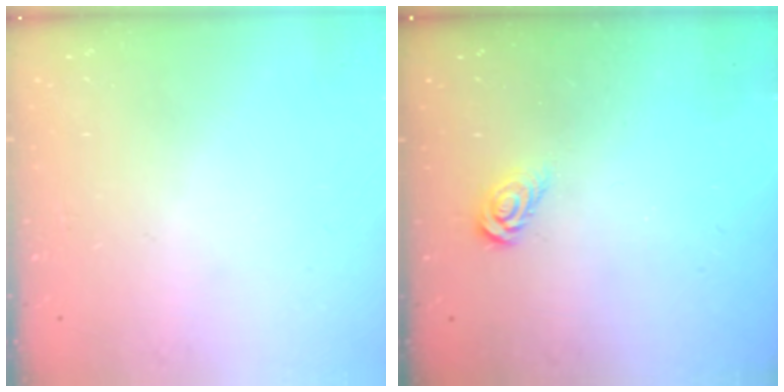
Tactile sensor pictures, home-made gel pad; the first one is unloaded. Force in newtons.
{"total": 3.4, "press": 3.4, "slide": 0.3}